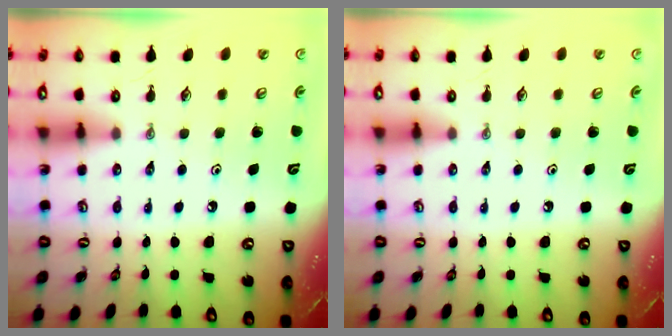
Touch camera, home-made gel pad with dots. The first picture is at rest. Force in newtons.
{"total": 0.0}